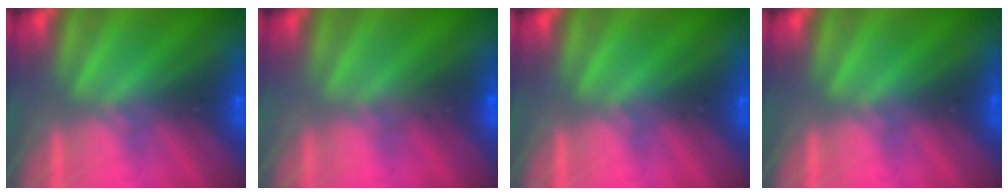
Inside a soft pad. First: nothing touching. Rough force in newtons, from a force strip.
{"total": 3.3}
{"total": 0.0}
{"total": 0.0}